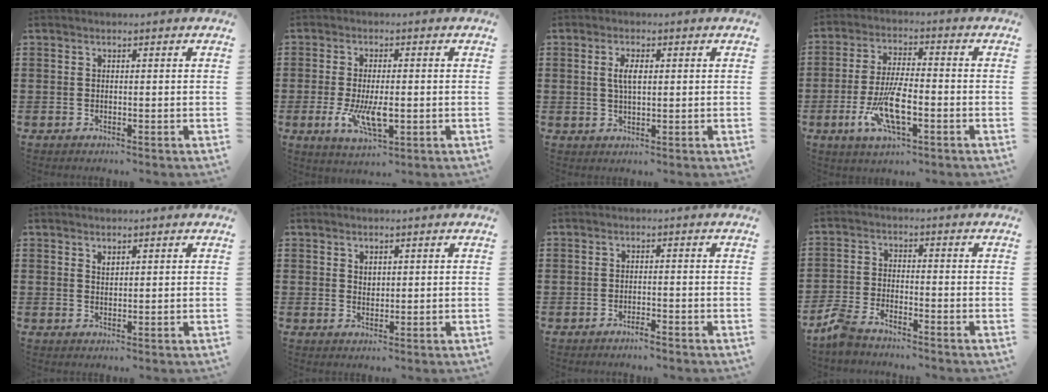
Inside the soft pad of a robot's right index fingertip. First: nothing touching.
{"total": 7.0, "force": [-1.4, 2.7, 6.3], "torque": [-0.130, -0.009, -0.024]}
{"total": 3.4, "force": [0.6, 1.3, 3.1], "torque": [-0.062, 0.007, 0.007]}
{"total": 9.3, "force": [-3.0, 2.9, 8.3], "torque": [-0.178, -0.016, -0.056]}
{"total": 1.1, "force": [0.9, 0.5, 0.4], "torque": [-0.009, 0.003, 0.017]}
{"total": 1.4, "force": [1.1, 0.8, 0.3], "torque": [-0.007, 0.002, 0.022]}
{"total": 1.4, "force": [-1.2, 0.0, 0.7], "torque": [-0.014, -0.002, -0.021]}
{"total": 4.0, "force": [-3.7, 0.7, 1.4], "torque": [-0.053, -0.006, -0.082]}